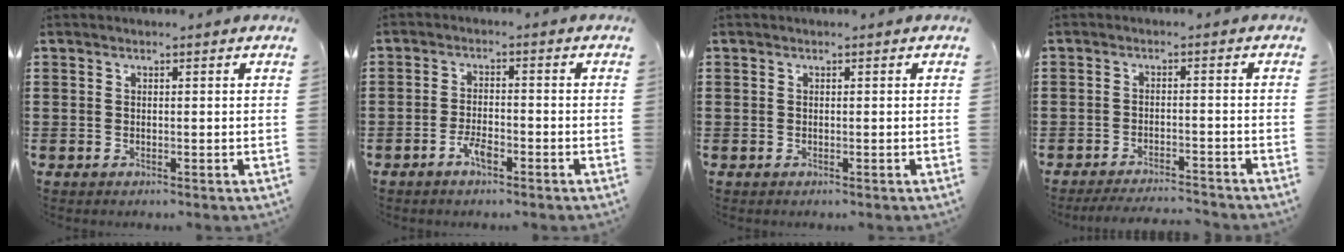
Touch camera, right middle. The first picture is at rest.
{"total": 3.3, "force": [-2.0, 1.0, 2.5], "torque": [-0.056, -0.001, -0.041]}
{"total": 0.0}
{"total": 3.4, "force": [-3.3, 0.1, 0.7], "torque": [-0.013, 0.002, -0.067]}